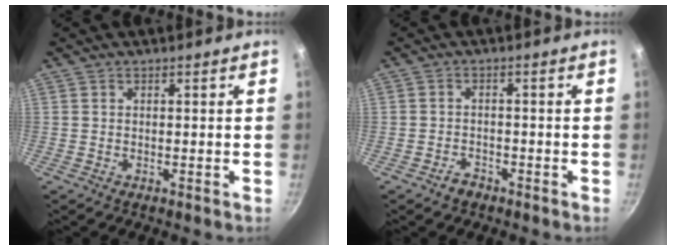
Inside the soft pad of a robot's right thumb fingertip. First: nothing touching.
{"total": 2.5, "force": [-1.8, 1.5, 0.8], "torque": [-0.007, 0.022, -0.027]}